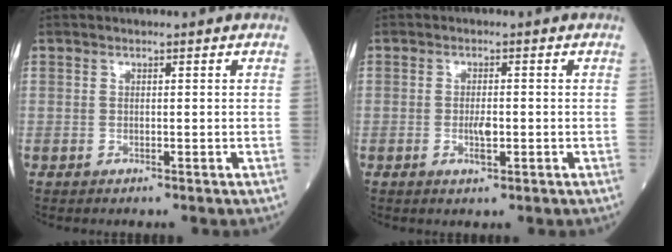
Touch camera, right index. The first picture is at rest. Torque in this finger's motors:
{"motor_torque": [0.54, -0.09, 0.26, 0.06]}